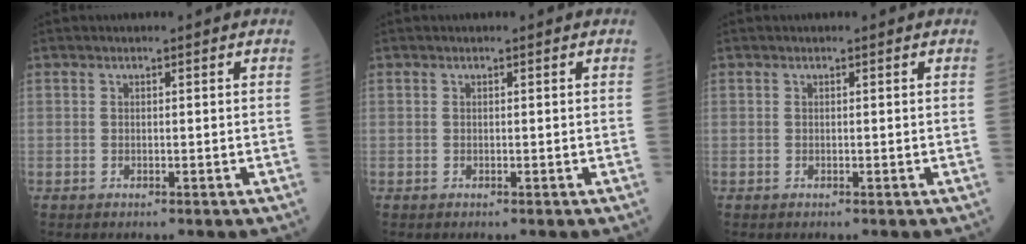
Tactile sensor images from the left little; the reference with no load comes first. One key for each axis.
{"total": 0.0}
{"total": 0.0}